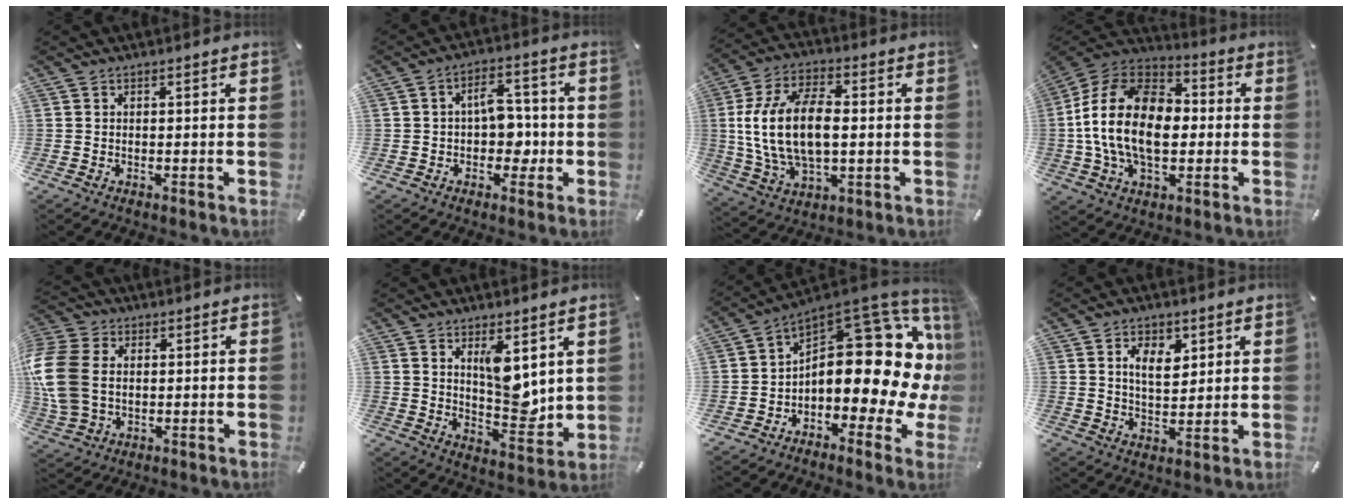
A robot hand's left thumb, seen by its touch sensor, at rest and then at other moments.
{"total": 8.2, "force": [-0.4, 5.8, 5.8], "torque": [-0.075, 0.009, -0.009]}
{"total": 16.6, "force": [0.6, 10.0, 13.2], "torque": [-0.293, 0.006, 0.011]}
{"total": 19.6, "force": [-2.1, 13.1, 14.4], "torque": [-0.307, 0.022, -0.044]}
{"total": 13.4, "force": [0.7, 10.3, 8.6], "torque": [-0.215, 0.011, 0.015]}
{"total": 10.3, "force": [4.6, 5.8, 7.3], "torque": [-0.083, -0.040, 0.082]}
{"total": 20.5, "force": [3.8, 11.2, 16.7], "torque": [-0.216, -0.059, 0.071]}
{"total": 7.2, "force": [2.8, 4.6, 4.8], "torque": [-0.075, -0.002, 0.045]}